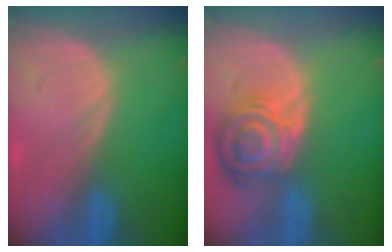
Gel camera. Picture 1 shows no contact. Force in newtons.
{"total": 8.4, "press": 7.4, "slide": 3.9}